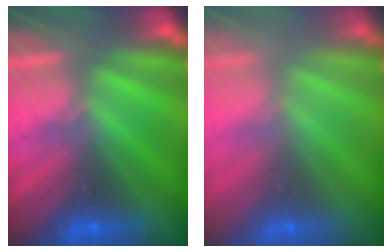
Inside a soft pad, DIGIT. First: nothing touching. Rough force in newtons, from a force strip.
{"total": 2.5}